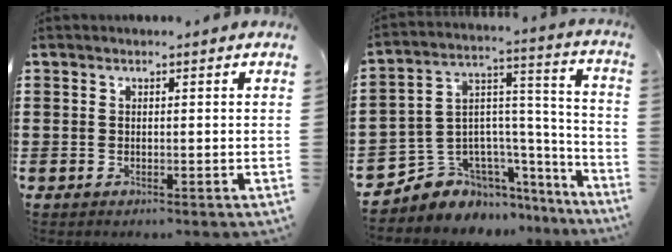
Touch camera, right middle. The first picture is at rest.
{"total": 6.0, "force": [-4.2, 4.3, -0.5], "torque": [-0.018, -0.012, -0.077]}